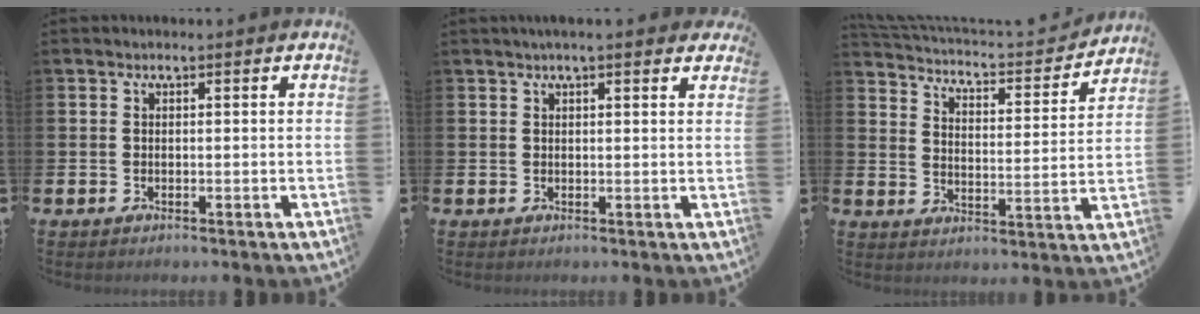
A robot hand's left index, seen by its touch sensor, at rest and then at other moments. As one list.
[{"total": 2.0, "force": [1.8, 0.1, 0.9], "torque": [-0.007, -0.004, 0.029]}, {"total": 3.8, "force": [3.6, 0.8, 0.7], "torque": [-0.037, -0.039, 0.054]}]